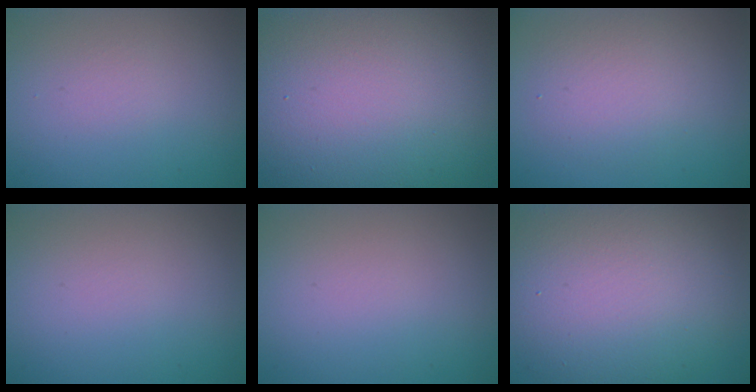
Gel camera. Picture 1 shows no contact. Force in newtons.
{"total": 17.3, "press": 17.3, "slide": 1.1}
{"total": 3.2, "press": 3.2, "slide": 0.3}
{"total": 0.0}
{"total": 0.0}
{"total": 11.6, "press": 11.6, "slide": 0.7}